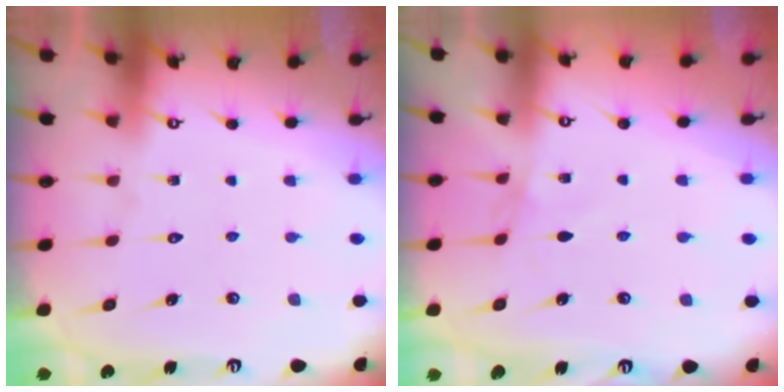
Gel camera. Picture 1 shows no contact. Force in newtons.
{"total": 1.7, "press": 1.6, "slide": 0.4}